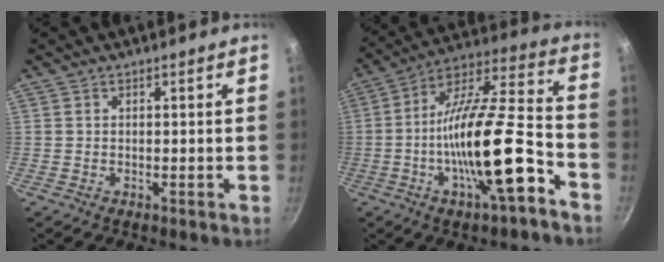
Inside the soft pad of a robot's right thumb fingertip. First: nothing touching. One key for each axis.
{"total": 20.7, "fx": -7.7, "fy": 5.6, "fz": 18.3, "tx": -0.295, "ty": 0.045, "tz": -0.137}